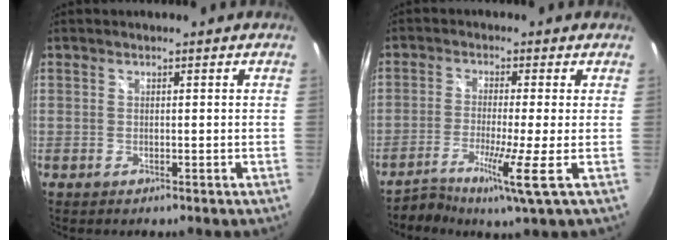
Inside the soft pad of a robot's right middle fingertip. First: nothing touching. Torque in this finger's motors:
{"motor_torque": [0.33, -0.32, 0.13, 0.07]}